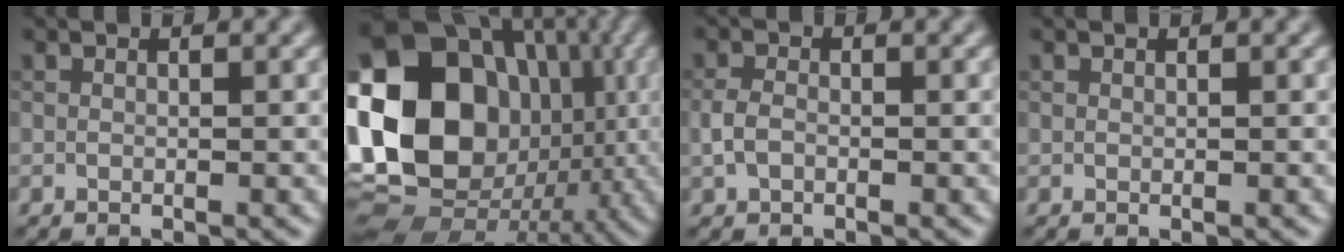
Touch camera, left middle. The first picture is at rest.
{"total": 19.9, "force": [0.7, 16.4, 11.3], "torque": [-0.213, -0.002, 0.024]}
{"total": 1.6, "force": [-0.4, 1.1, 1.1], "torque": [-0.025, 0.003, -0.011]}
{"total": 0.0}